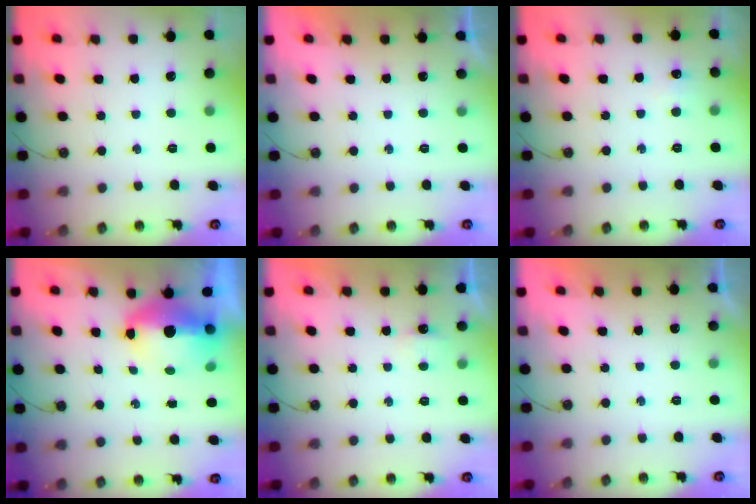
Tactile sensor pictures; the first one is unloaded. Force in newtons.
{"total": 0.0}
{"total": 4.4, "press": 4.3, "slide": 0.6}
{"total": 8.9, "press": 8.8, "slide": 1.1}
{"total": 2.5, "press": 2.4, "slide": 0.5}
{"total": 0.0}